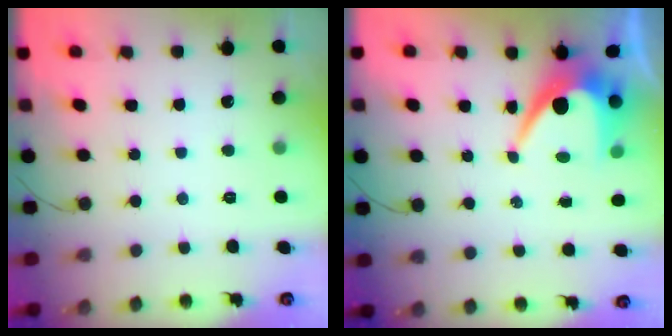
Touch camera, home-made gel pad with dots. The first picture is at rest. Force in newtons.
{"total": 7.6, "press": 7.5, "slide": 0.7}